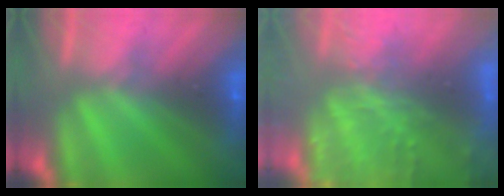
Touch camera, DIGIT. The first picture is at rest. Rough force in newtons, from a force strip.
{"total": 7.4}